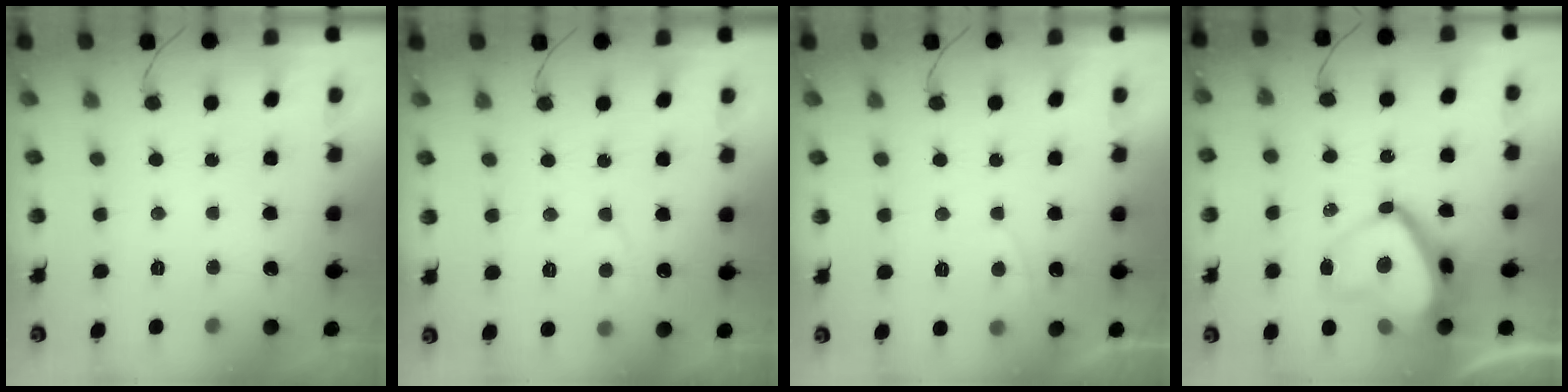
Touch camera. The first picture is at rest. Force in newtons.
{"total": 4.4, "press": 4.4, "slide": 0.5}
{"total": 1.1, "press": 0.9, "slide": 0.6}
{"total": 14.4, "press": 14.3, "slide": 1.9}